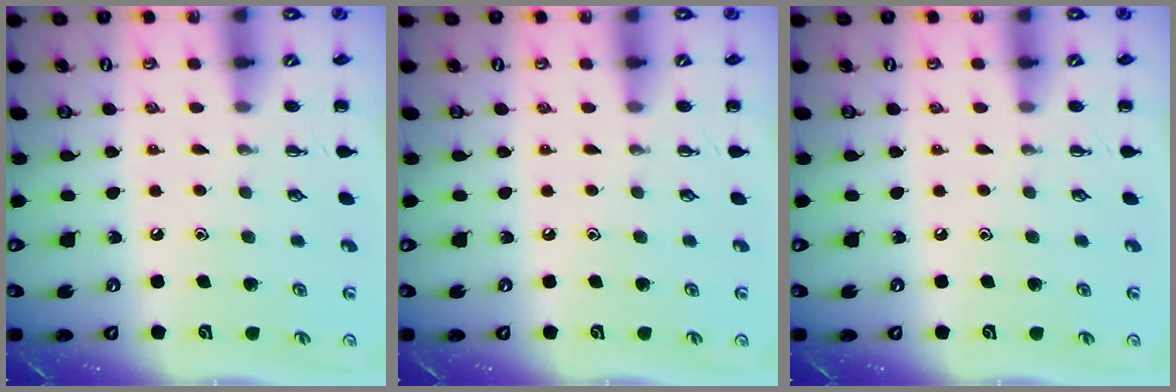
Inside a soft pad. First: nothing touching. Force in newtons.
{"total": 0.0}
{"total": 0.0}